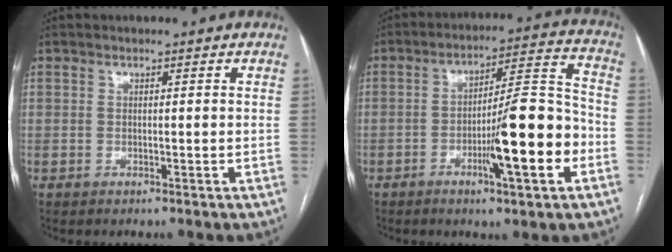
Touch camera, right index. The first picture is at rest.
{"total": 14.0, "force": [-4.6, 1.2, 13.1], "torque": [-0.202, 0.005, -0.070]}